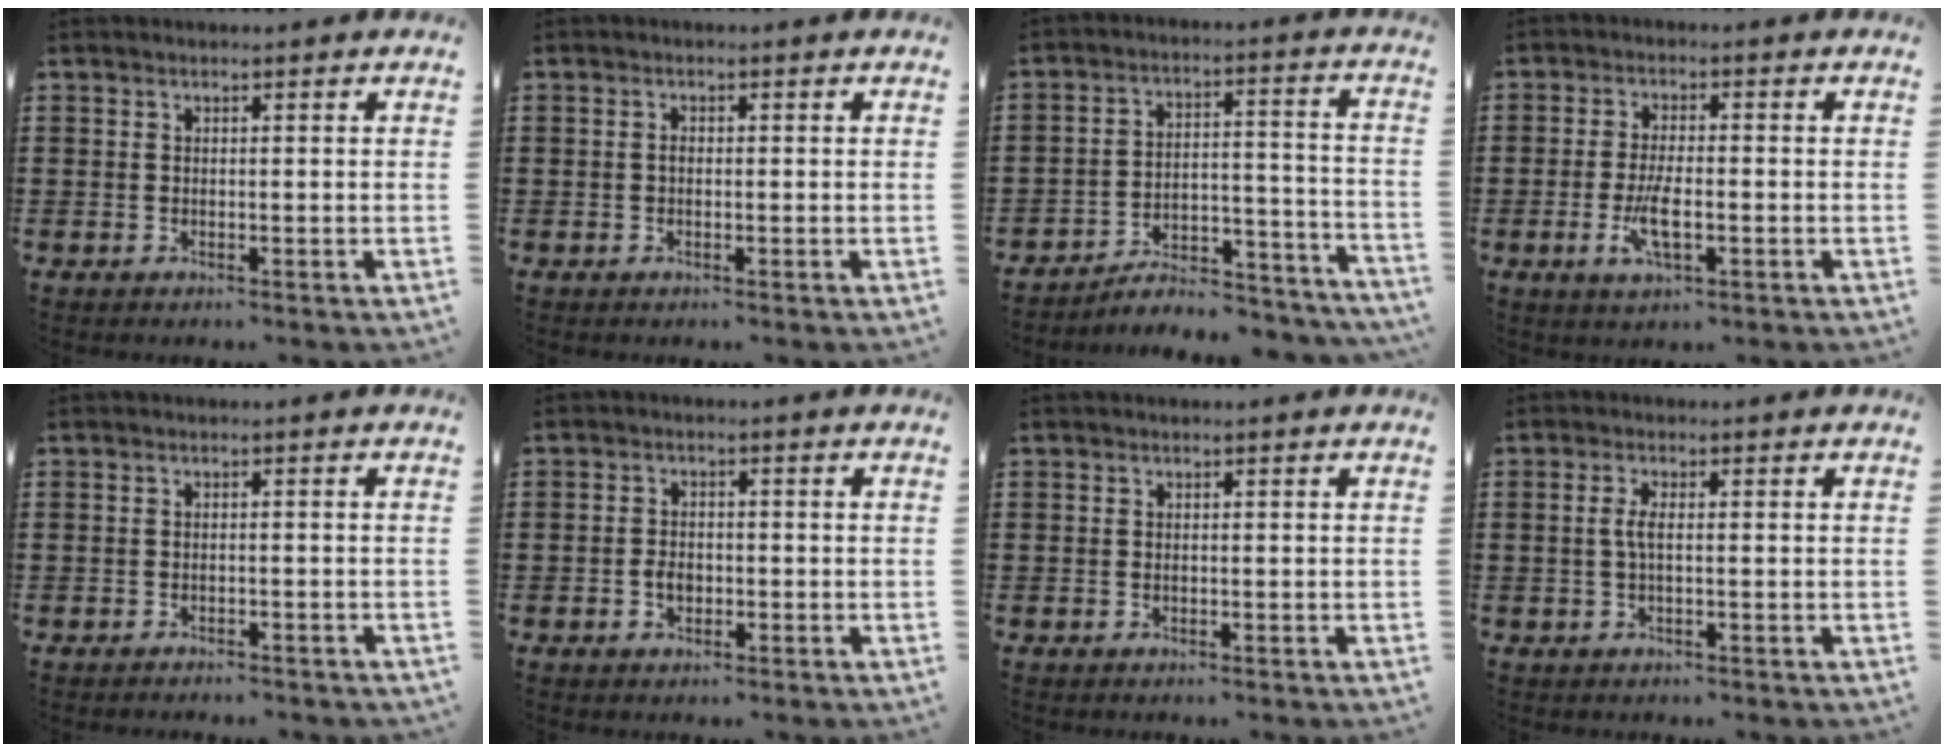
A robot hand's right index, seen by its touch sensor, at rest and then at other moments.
{"total": 0.9, "force": [-0.2, 0.5, 0.7], "torque": [-0.015, 0.000, -0.003]}
{"total": 5.4, "force": [-5.1, 0.9, 1.4], "torque": [-0.022, 0.003, -0.100]}
{"total": 5.4, "force": [-1.6, 1.7, 4.9], "torque": [-0.101, -0.005, -0.031]}
{"total": 1.0, "force": [-1.0, 0.1, 0.1], "torque": [-0.005, 0.000, -0.020]}
{"total": 2.3, "force": [-0.8, 1.4, 1.6], "torque": [-0.033, -0.002, -0.014]}
{"total": 0.0}
{"total": 2.3, "force": [-0.1, 0.5, 2.3], "torque": [-0.050, -0.002, -0.007]}